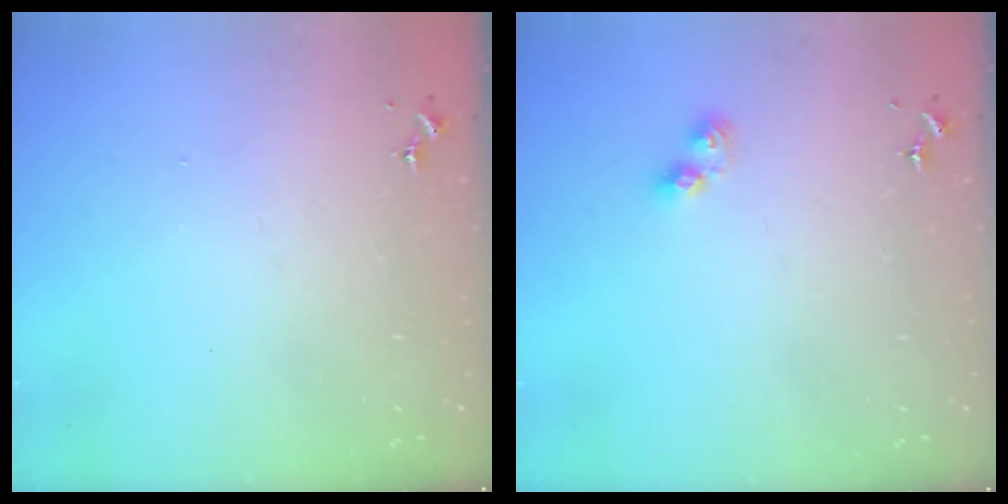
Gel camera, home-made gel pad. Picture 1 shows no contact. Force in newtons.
{"total": 6.2, "press": 6.1, "slide": 0.8}